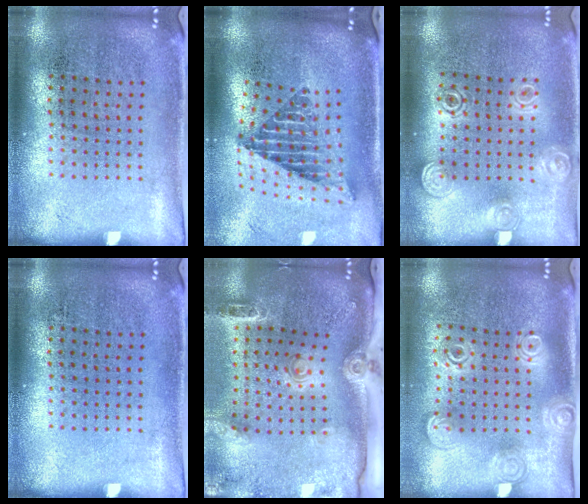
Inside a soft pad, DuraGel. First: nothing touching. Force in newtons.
{"total": 2.4, "press": 1.6, "slide": 1.8}
{"total": 1.4, "press": 1.3, "slide": 0.6}
{"total": 0.0}
{"total": 2.9, "press": 2.0, "slide": 2.0}
{"total": 1.7, "press": 1.4, "slide": 1.0}